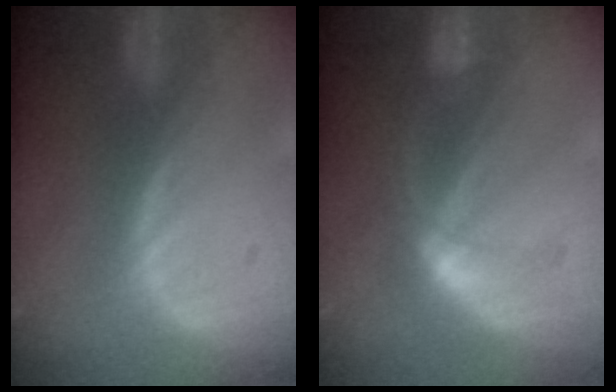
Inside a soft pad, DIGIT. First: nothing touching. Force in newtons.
{"total": 5.6, "press": 5.1, "slide": 2.2}